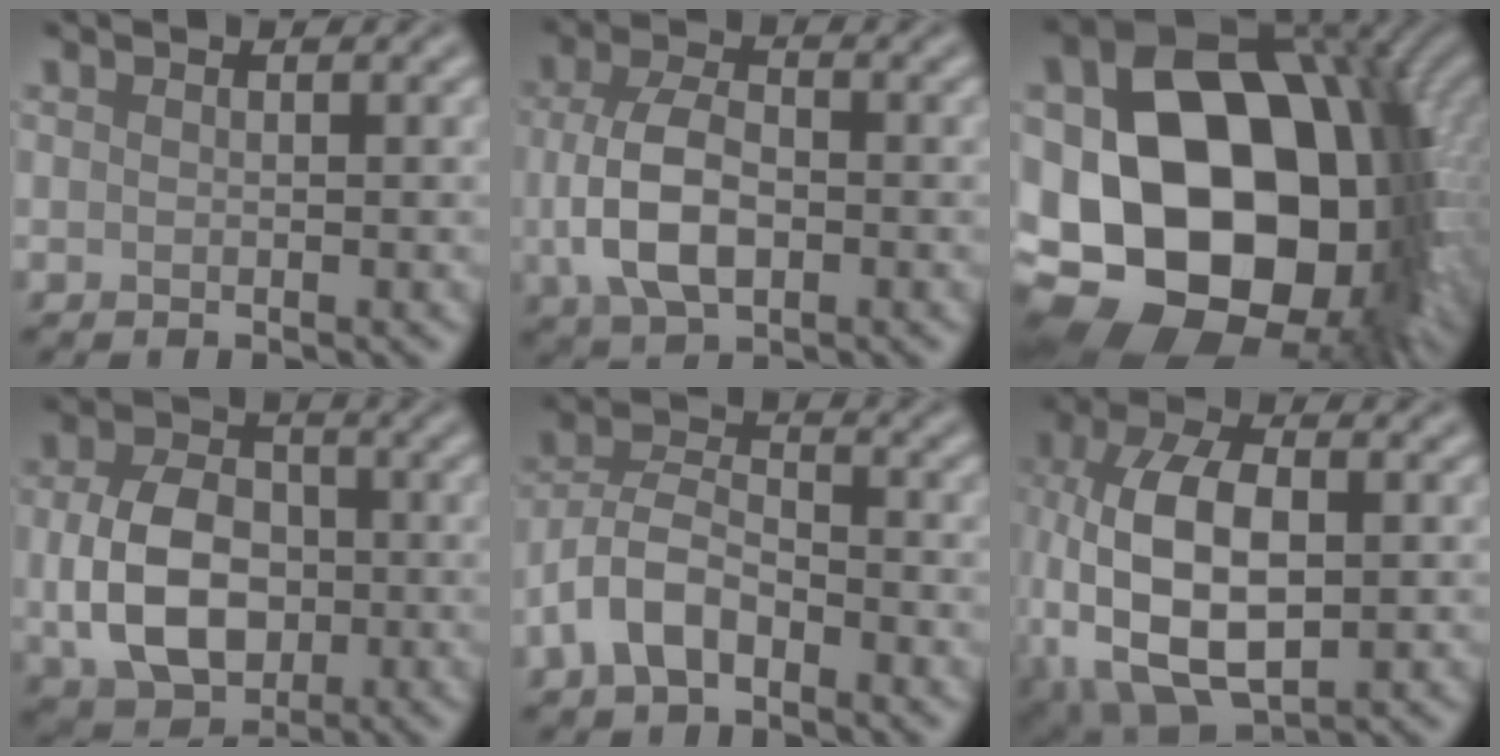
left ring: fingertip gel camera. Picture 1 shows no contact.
{"total": 5.9, "force": [-1.0, 3.4, 4.8], "torque": [-0.103, -0.003, -0.020]}
{"total": 22.2, "force": [-2.0, 16.4, 14.8], "torque": [-0.226, -0.018, -0.040]}
{"total": 7.8, "force": [-0.7, 5.6, 5.4], "torque": [-0.112, -0.004, -0.017]}
{"total": 5.1, "force": [-2.7, 2.9, 3.3], "torque": [-0.064, 0.009, -0.061]}
{"total": 11.8, "force": [-1.3, 6.7, 9.6], "torque": [-0.214, -0.013, -0.018]}